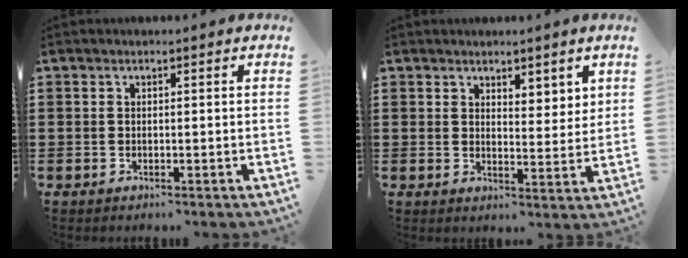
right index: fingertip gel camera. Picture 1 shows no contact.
{"total": 3.1, "force": [2.8, 1.4, 0.3], "torque": [-0.007, -0.002, 0.051]}